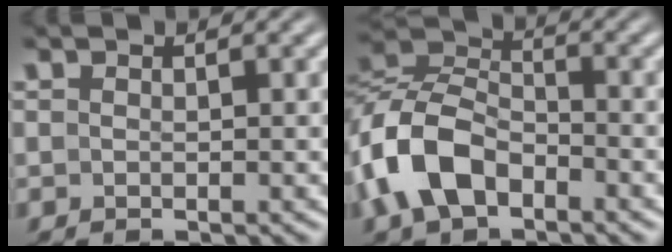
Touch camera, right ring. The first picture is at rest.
{"total": 7.6, "force": [-2.1, 5.7, 4.6], "torque": [-0.118, -0.015, -0.033]}